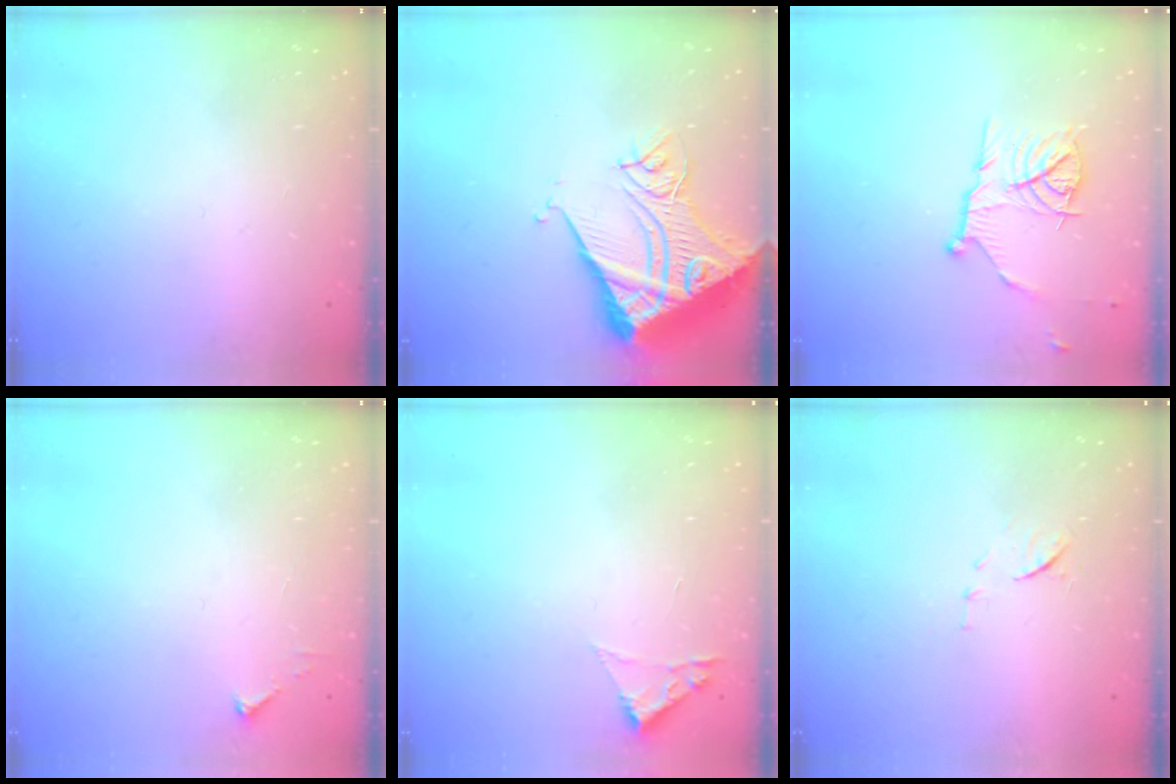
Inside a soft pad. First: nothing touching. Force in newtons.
{"total": 16.3, "press": 16.2, "slide": 1.9}
{"total": 11.2, "press": 11.2, "slide": 0.8}
{"total": 2.5, "press": 2.5, "slide": 0.3}
{"total": 1.8, "press": 1.8, "slide": 0.2}
{"total": 6.2, "press": 6.2, "slide": 1.0}